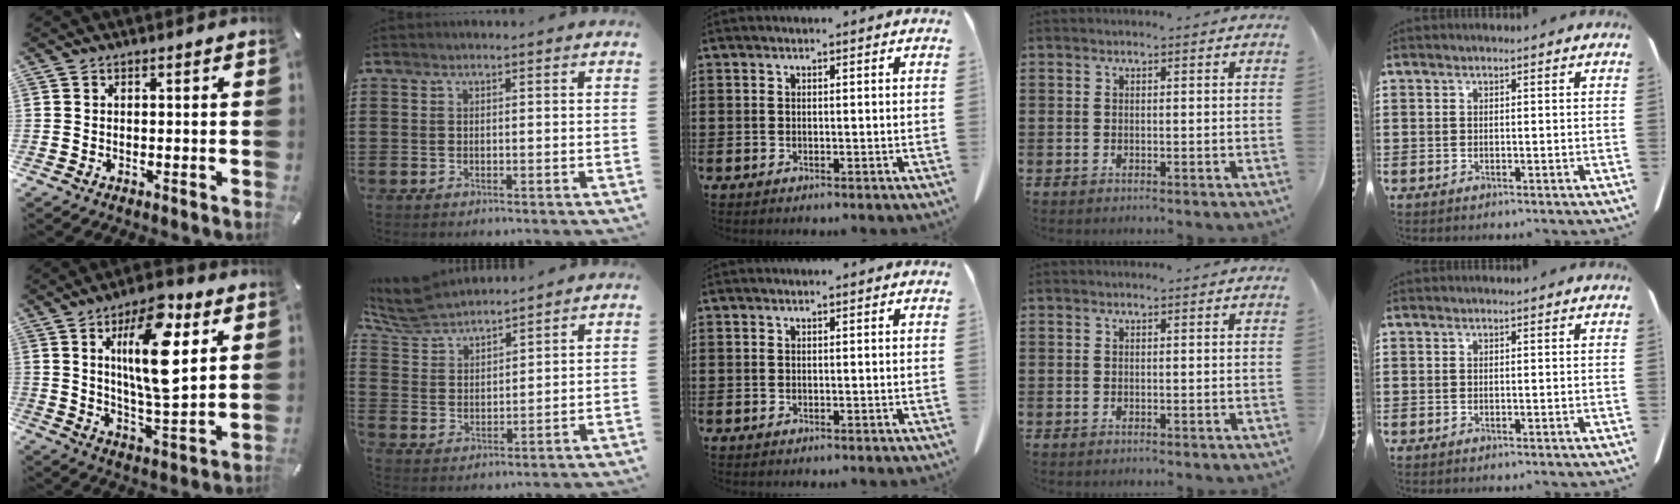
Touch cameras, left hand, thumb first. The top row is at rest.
{"thumb": {"total": 16.9, "force": [6.1, 5.6, 14.6], "torque": [-0.268, -0.022, 0.091]}, "index": {"total": 6.3, "force": [5.9, 1.1, 1.8], "torque": [-0.060, -0.020, 0.107]}}